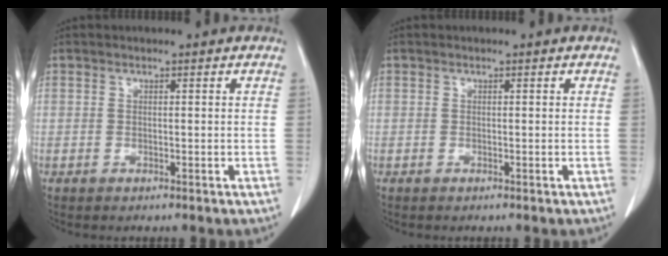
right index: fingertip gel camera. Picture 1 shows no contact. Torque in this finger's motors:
{"motor_torque": [0.06, 0.16, -0.23, -0.08]}